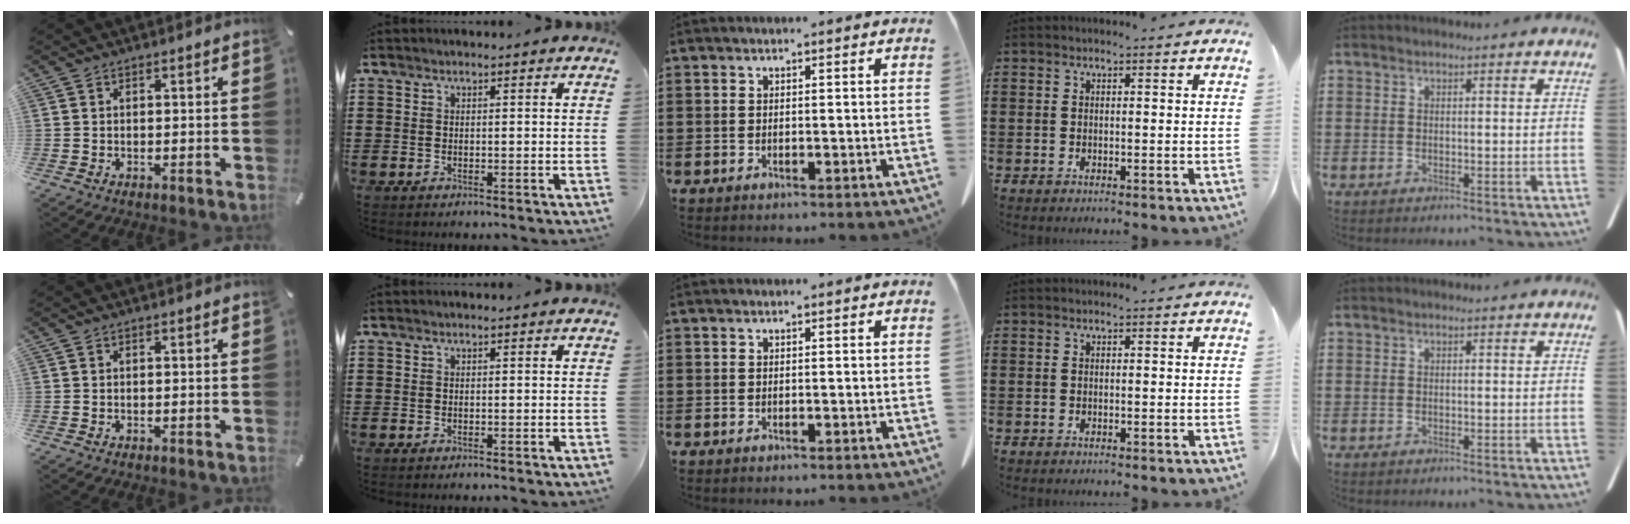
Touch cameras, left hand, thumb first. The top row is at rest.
{}